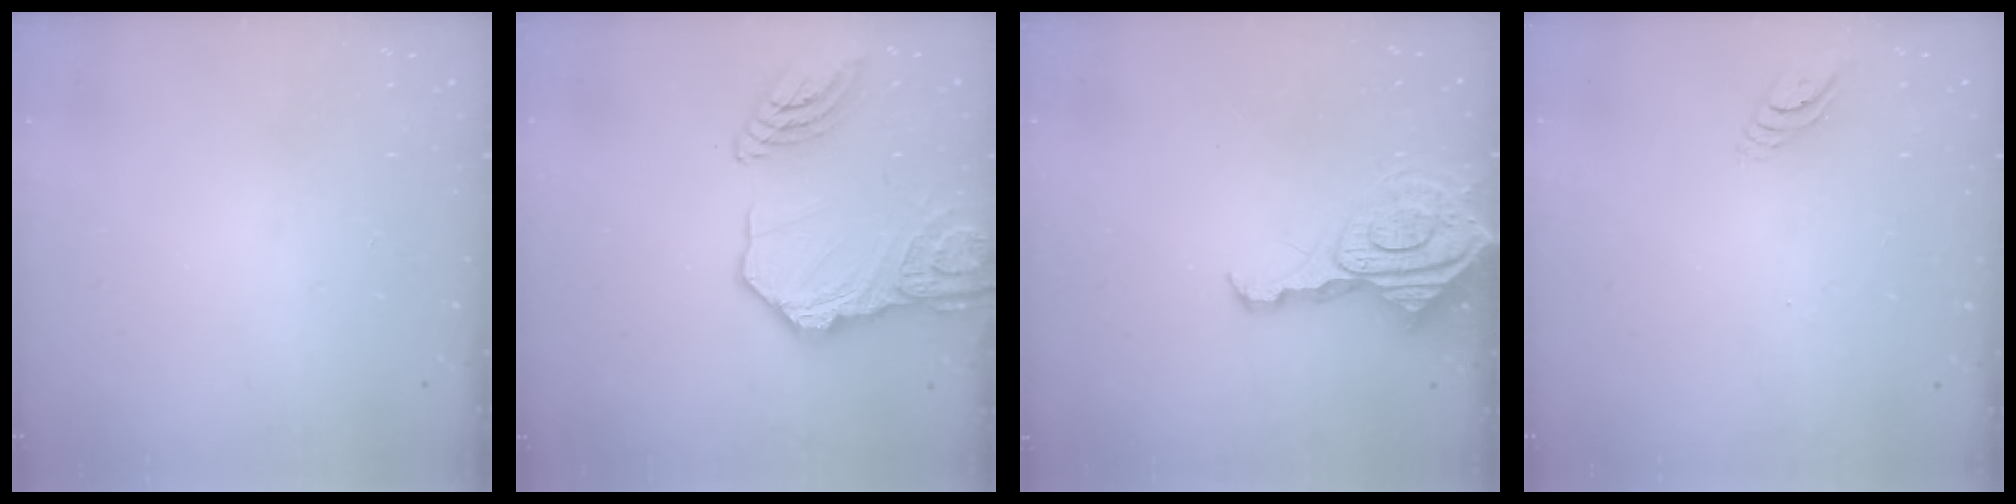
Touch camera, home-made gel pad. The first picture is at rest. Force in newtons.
{"total": 19.1, "press": 19.0, "slide": 1.3}
{"total": 13.3, "press": 13.3, "slide": 1.3}
{"total": 4.1, "press": 4.1, "slide": 0.5}